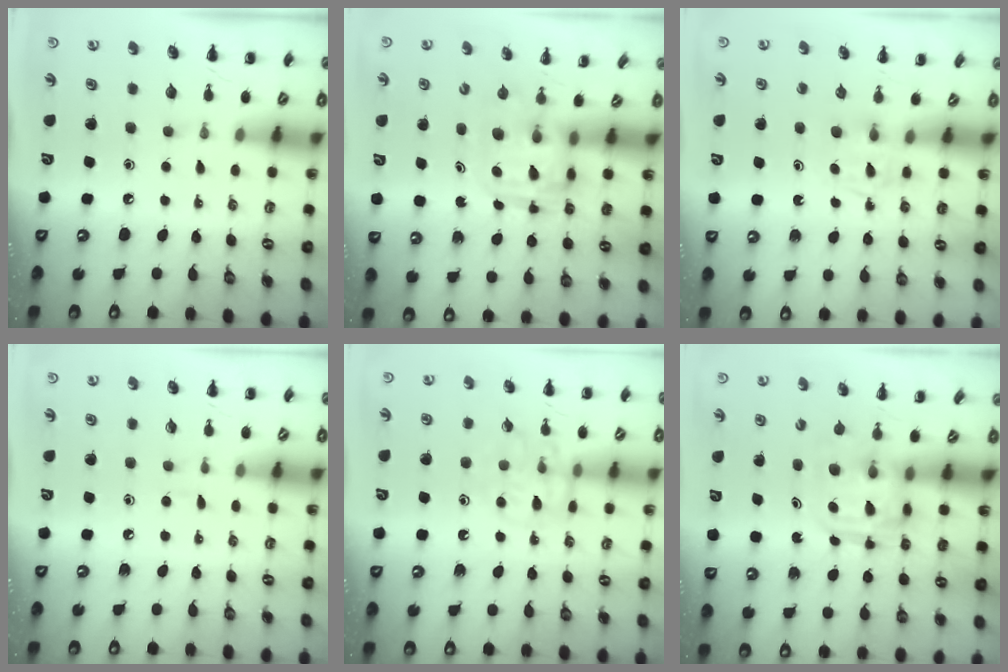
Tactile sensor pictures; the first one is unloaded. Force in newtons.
{"total": 3.0, "press": 3.0, "slide": 0.3}
{"total": 2.4, "press": 2.1, "slide": 1.1}
{"total": 3.0, "press": 2.8, "slide": 1.2}
{"total": 11.4, "press": 11.4, "slide": 0.7}
{"total": 3.2, "press": 3.2, "slide": 0.2}